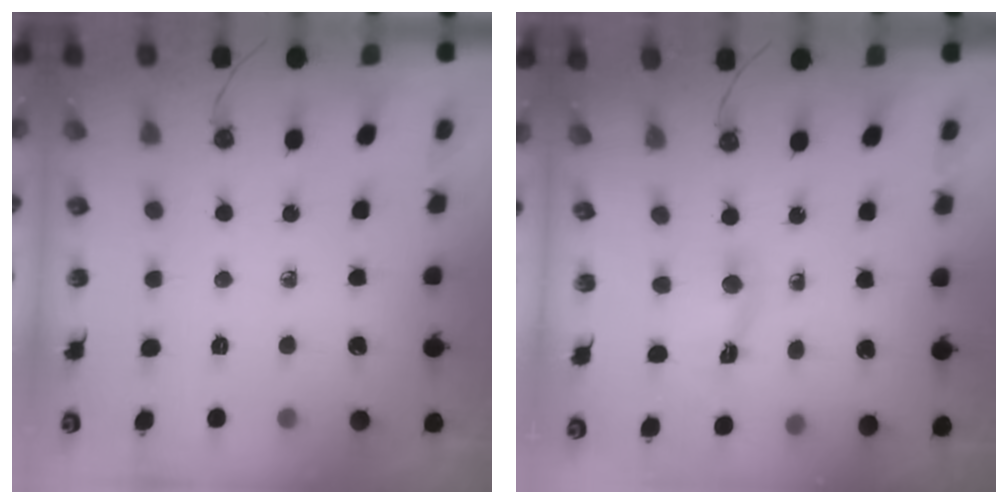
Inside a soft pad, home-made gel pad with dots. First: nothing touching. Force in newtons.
{"total": 2.2, "press": 2.2, "slide": 0.3}